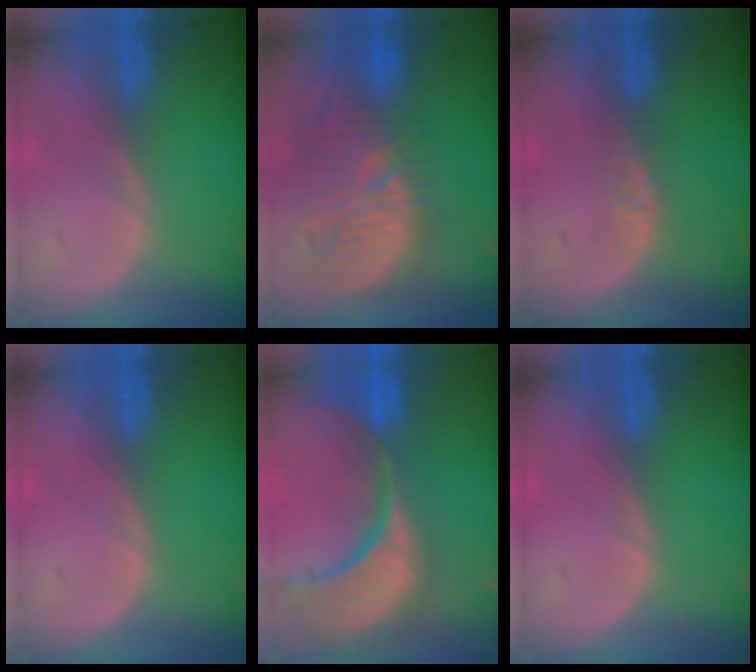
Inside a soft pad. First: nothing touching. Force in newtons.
{"total": 13.5, "press": 12.5, "slide": 5.0}
{"total": 1.7, "press": 1.7, "slide": 0.1}
{"total": 0.0}
{"total": 15.3, "press": 12.1, "slide": 9.5}
{"total": 0.0}